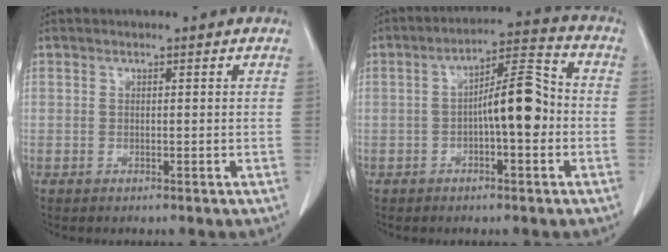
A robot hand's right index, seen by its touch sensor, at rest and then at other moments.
{"total": 8.9, "force": [-1.3, 2.0, 8.5], "torque": [-0.140, 0.028, -0.023]}